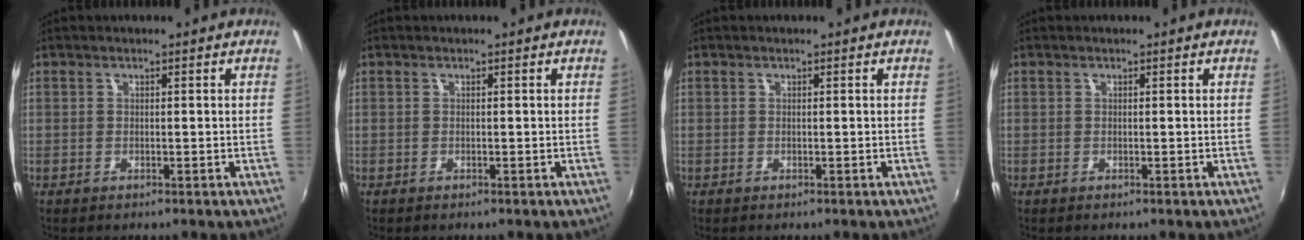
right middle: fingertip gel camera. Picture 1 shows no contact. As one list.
[{"total": 0.0}, {"total": 0.0}, {"total": 0.0}]